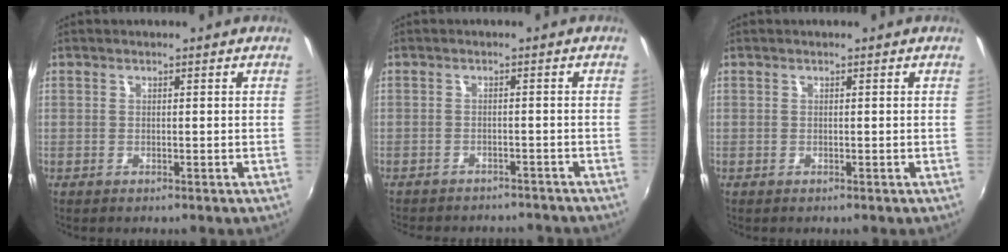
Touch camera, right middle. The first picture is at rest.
{"total": 9.9, "force": [-8.8, 3.1, 3.2], "torque": [-0.077, -0.013, -0.118]}
{"total": 0.0}